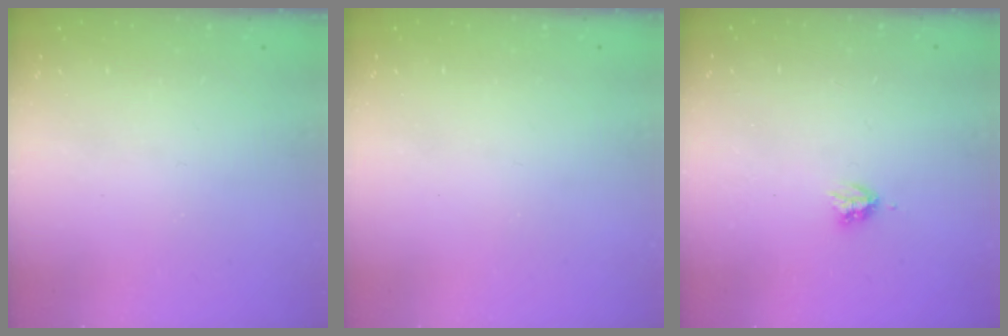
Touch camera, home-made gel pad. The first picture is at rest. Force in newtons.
{"total": 0.0}
{"total": 2.9, "press": 2.9, "slide": 0.5}